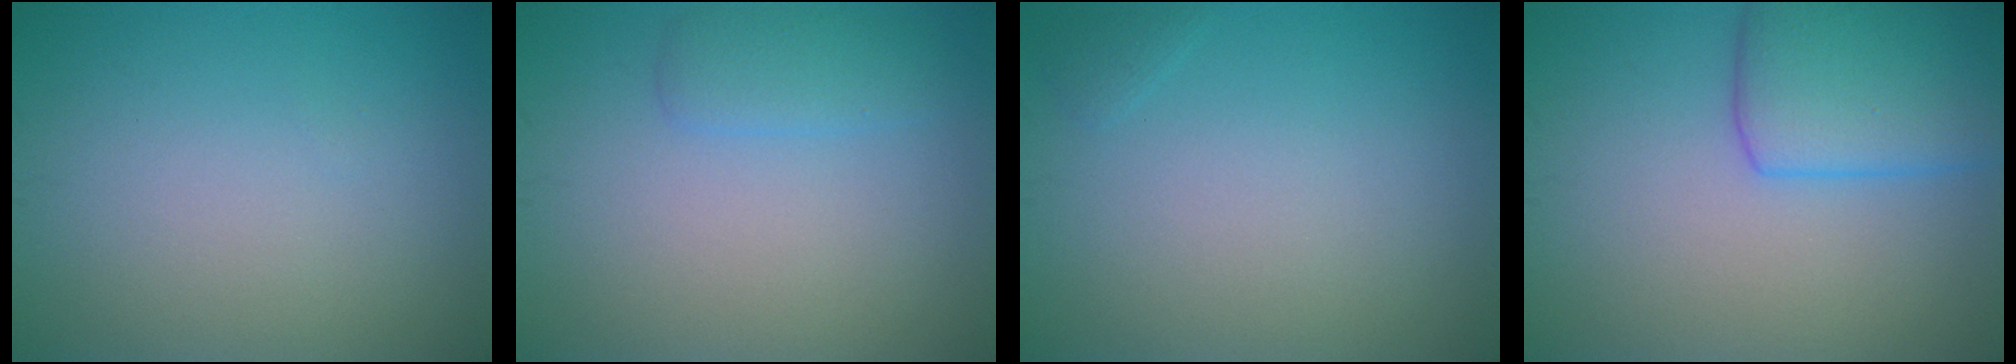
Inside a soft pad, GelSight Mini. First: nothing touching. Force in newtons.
{"total": 1.8, "press": 1.8, "slide": 0.2}
{"total": 0.5, "press": 0.5, "slide": 0.0}
{"total": 5.7, "press": 5.7, "slide": 0.2}